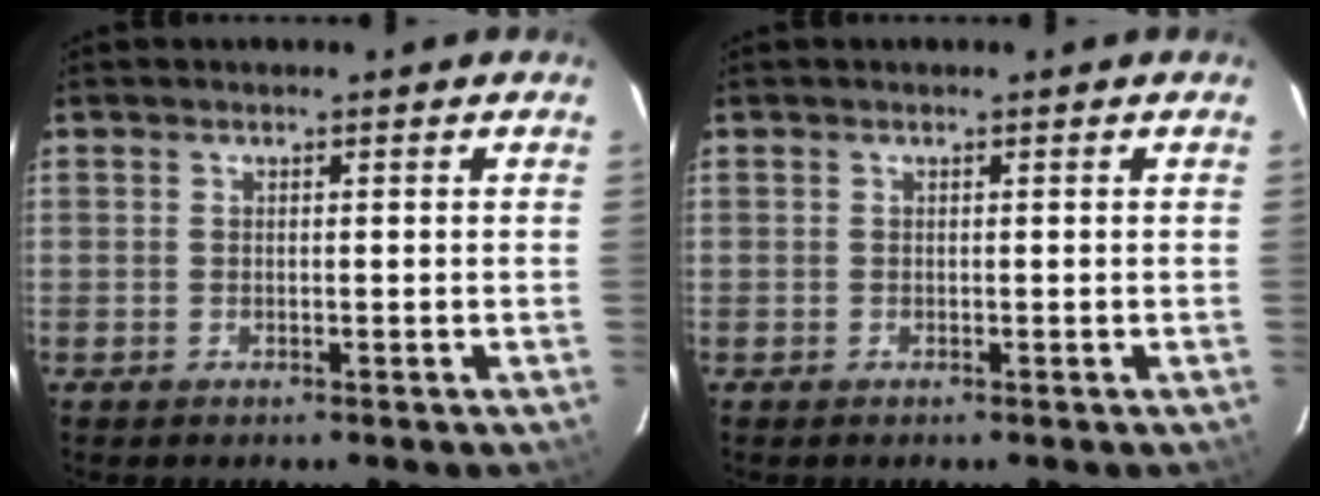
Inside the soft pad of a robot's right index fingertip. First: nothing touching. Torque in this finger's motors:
{"motor_torque": [0.01, 0.07, 0.00, 0.01]}